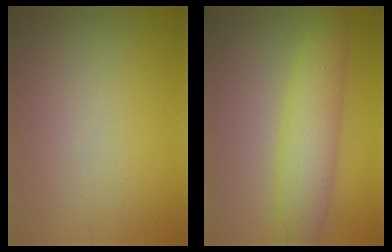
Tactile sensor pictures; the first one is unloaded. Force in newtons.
{"total": 5.4, "press": 5.4, "slide": 0.1}